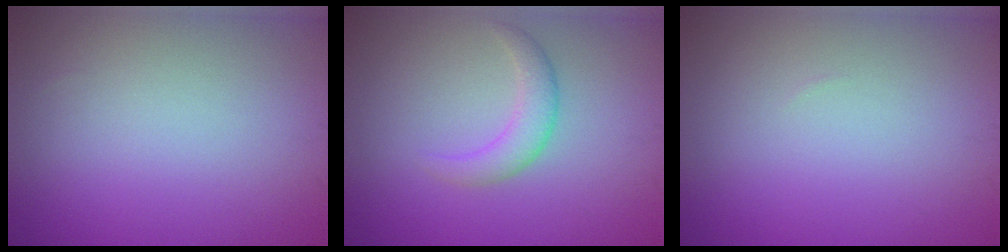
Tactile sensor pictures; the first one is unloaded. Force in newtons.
{"total": 2.3, "press": 2.3, "slide": 0.2}
{"total": 0.0}